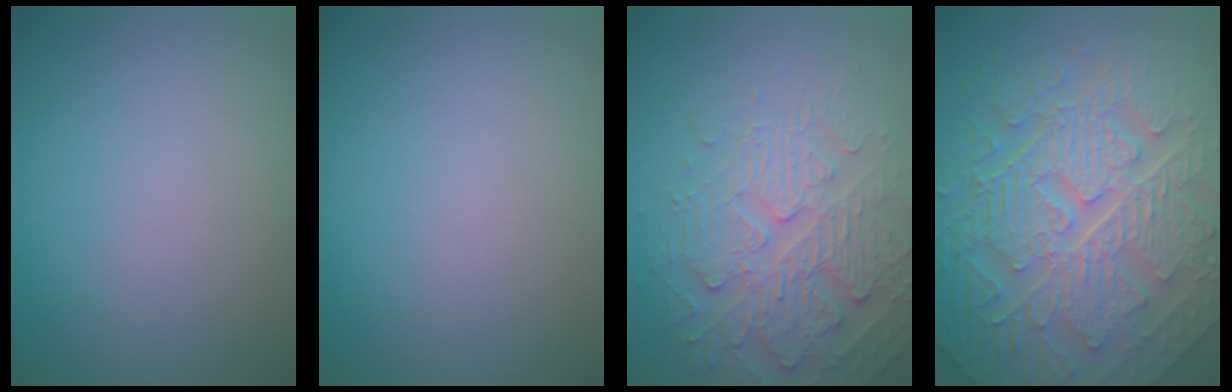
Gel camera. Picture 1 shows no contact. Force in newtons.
{"total": 0.0}
{"total": 4.8, "press": 4.2, "slide": 2.4}
{"total": 10.9, "press": 7.4, "slide": 8.0}